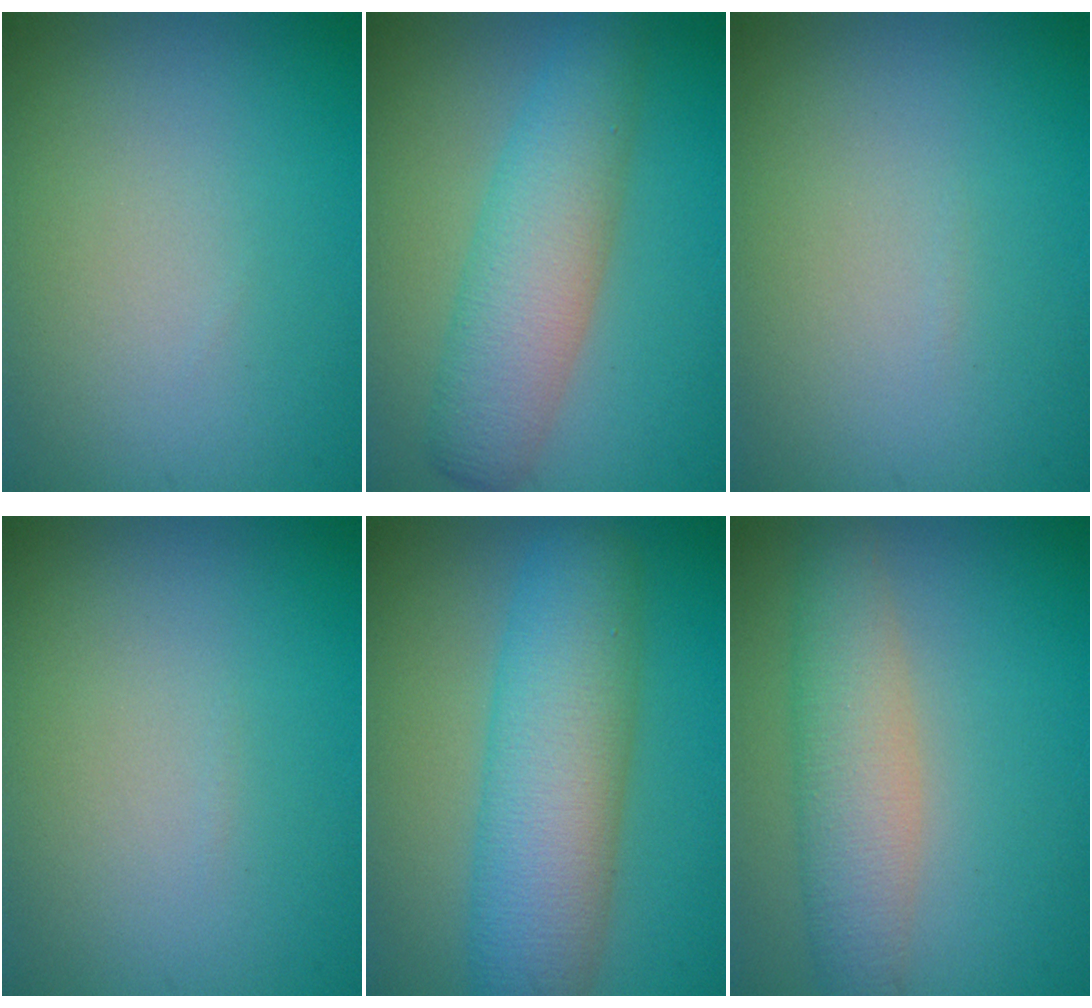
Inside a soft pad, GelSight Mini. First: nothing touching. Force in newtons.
{"total": 5.8, "press": 5.8, "slide": 0.2}
{"total": 0.0}
{"total": 0.0}
{"total": 8.4, "press": 8.4, "slide": 0.2}
{"total": 4.4, "press": 4.4, "slide": 0.1}